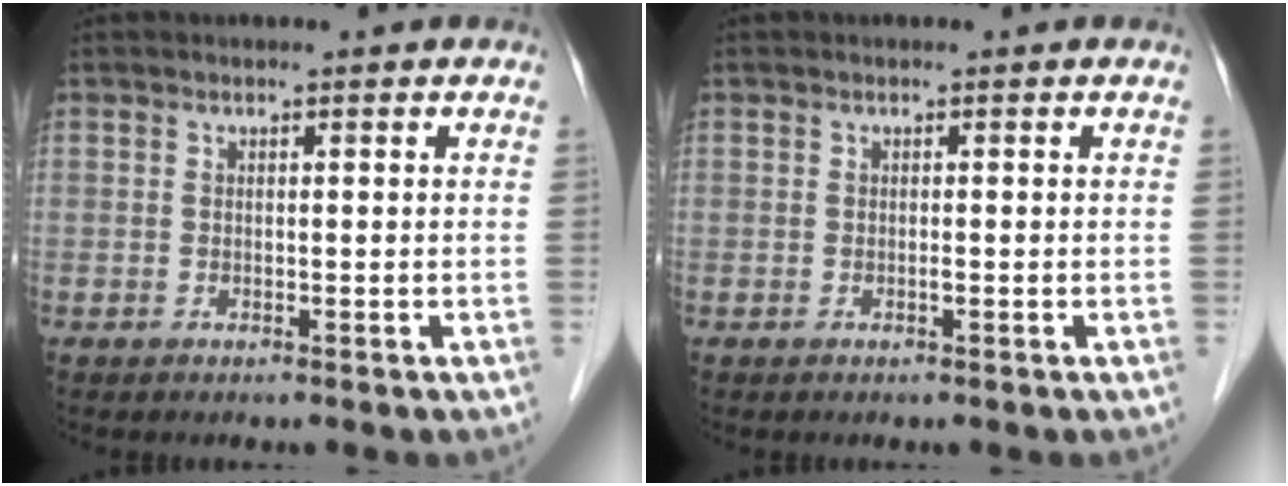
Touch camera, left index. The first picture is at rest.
{"total": 0.0}